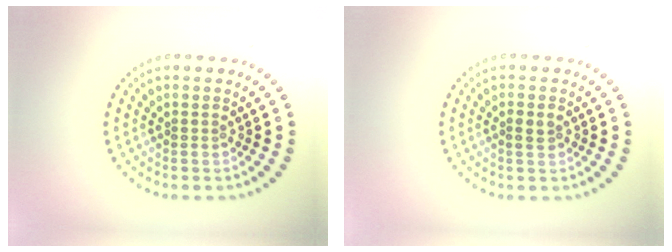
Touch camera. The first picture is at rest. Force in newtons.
{"total": 1.2, "press": 1.2, "slide": 0.2}